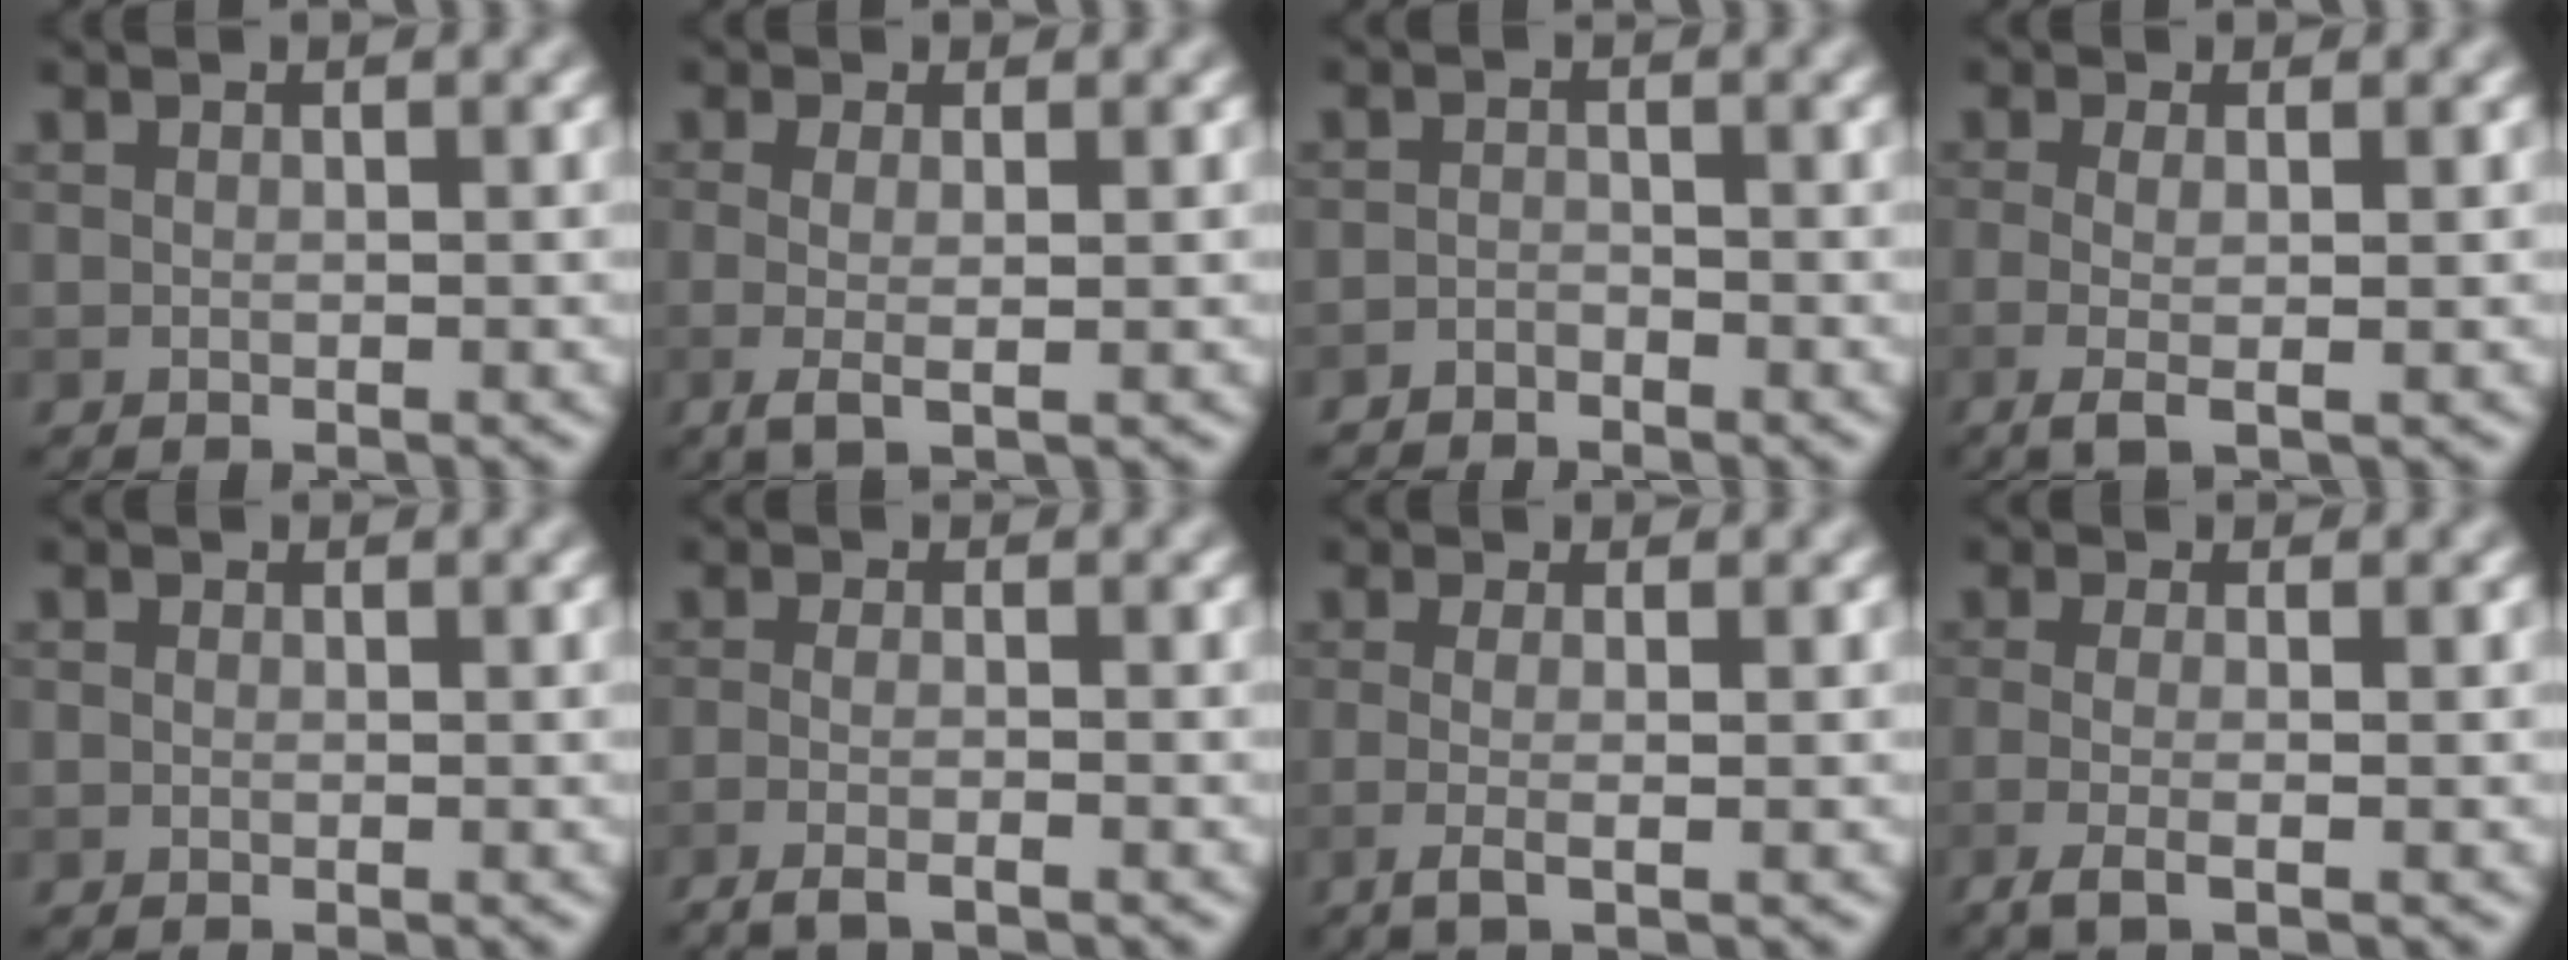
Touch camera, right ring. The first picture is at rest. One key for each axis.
{"total": 2.6, "fx": -0.2, "fy": 0.8, "fz": 2.5, "tx": -0.042, "ty": -0.003, "tz": -0.006}
{"total": 1.2, "fx": -1.1, "fy": 0.5, "fz": 0.1, "tx": 0.002, "ty": 0.003, "tz": -0.024}
{"total": 3.1, "fx": -0.5, "fy": 1.0, "fz": 2.8, "tx": -0.045, "ty": -0.006, "tz": -0.013}
{"total": 0.6, "fx": -0.1, "fy": 0.5, "fz": 0.2, "tx": 0.000, "ty": -0.006, "tz": -0.003}
{"total": 2.6, "fx": -1.7, "fy": 0.7, "fz": 1.8, "tx": -0.027, "ty": -0.004, "tz": -0.042}
{"total": 2.7, "fx": -0.5, "fy": 1.0, "fz": 2.5, "tx": -0.039, "ty": -0.007, "tz": -0.017}
{"total": 3.3, "fx": -1.3, "fy": 1.0, "fz": 2.8, "tx": -0.051, "ty": -0.013, "tz": -0.039}